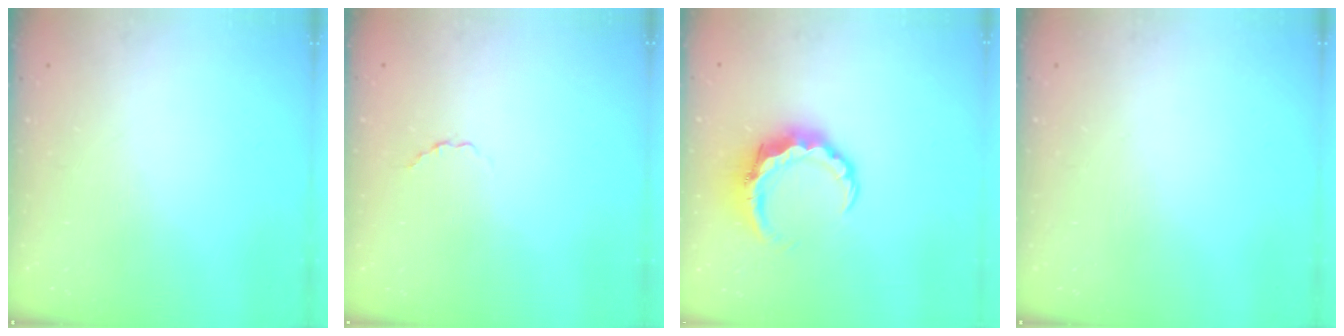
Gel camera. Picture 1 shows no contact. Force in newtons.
{"total": 1.8, "press": 1.6, "slide": 0.8}
{"total": 7.2, "press": 7.2, "slide": 1.0}
{"total": 0.0}